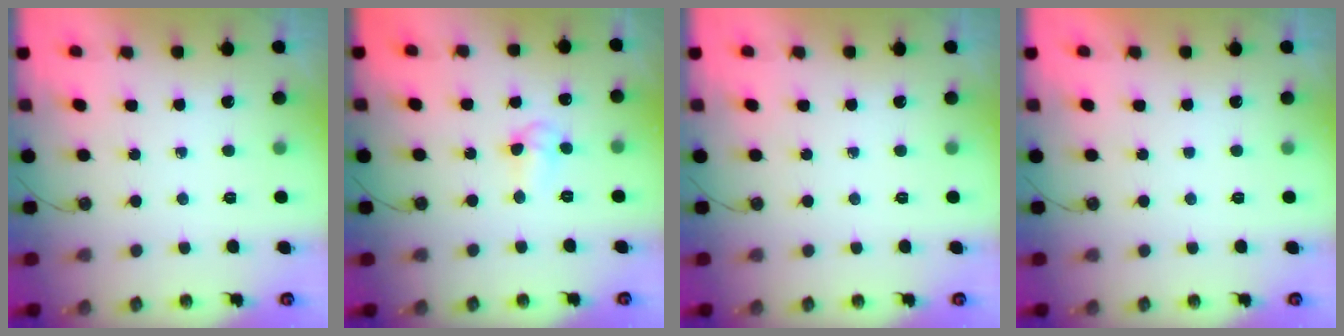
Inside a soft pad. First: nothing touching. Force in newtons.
{"total": 5.8, "press": 4.5, "slide": 3.7}
{"total": 0.0}
{"total": 0.0}